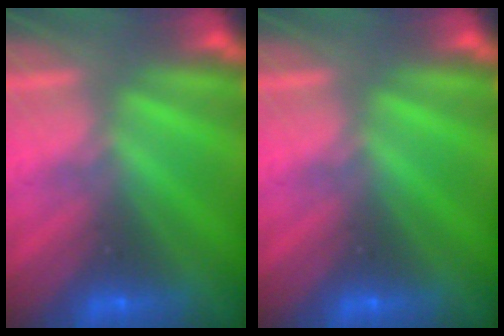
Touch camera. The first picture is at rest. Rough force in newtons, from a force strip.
{"total": 0.0}